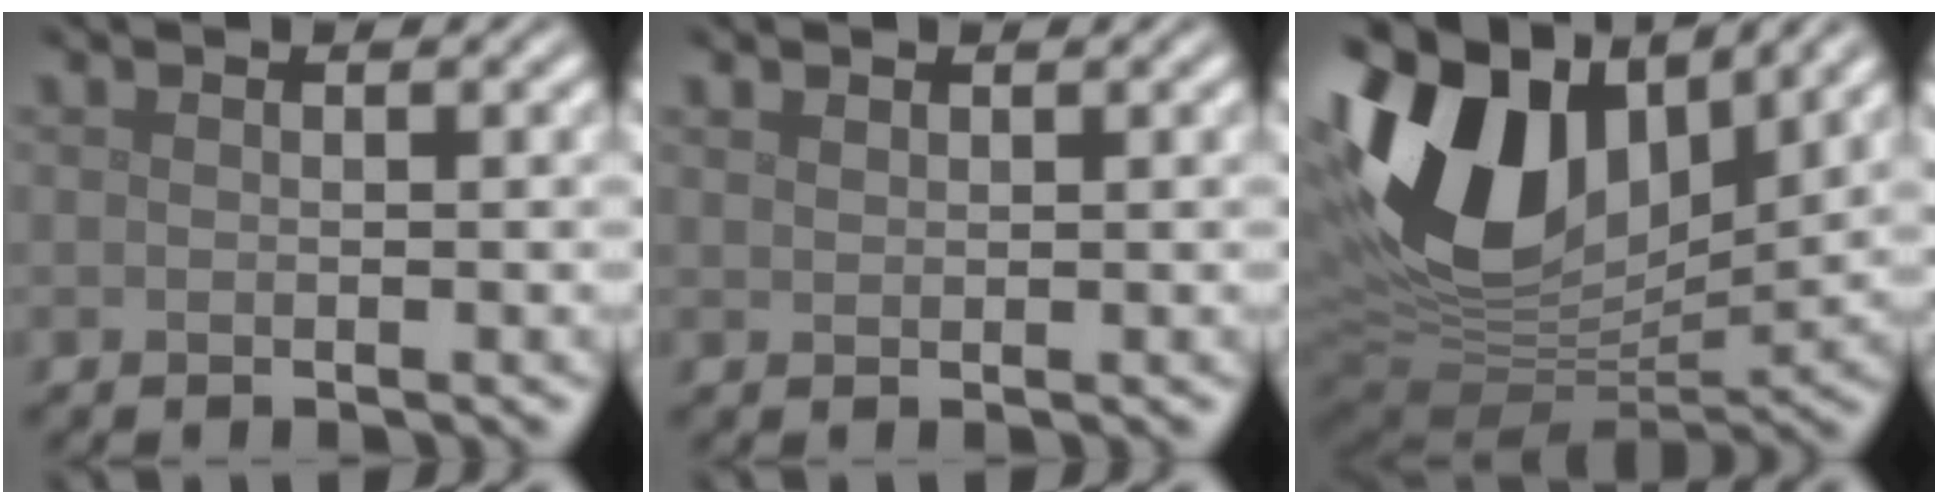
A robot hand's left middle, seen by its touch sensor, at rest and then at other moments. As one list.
[{"total": 0.7, "force": [0.6, 0.3, 0.2], "torque": [-0.007, 0.001, 0.016]}, {"total": 15.9, "force": [4.6, 9.8, 11.6], "torque": [-0.255, 0.017, 0.083]}]